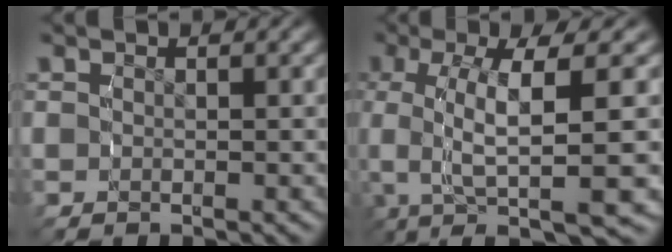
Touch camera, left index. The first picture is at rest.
{"total": 9.4, "force": [-1.9, 3.8, 8.4], "torque": [-0.153, -0.015, -0.016]}